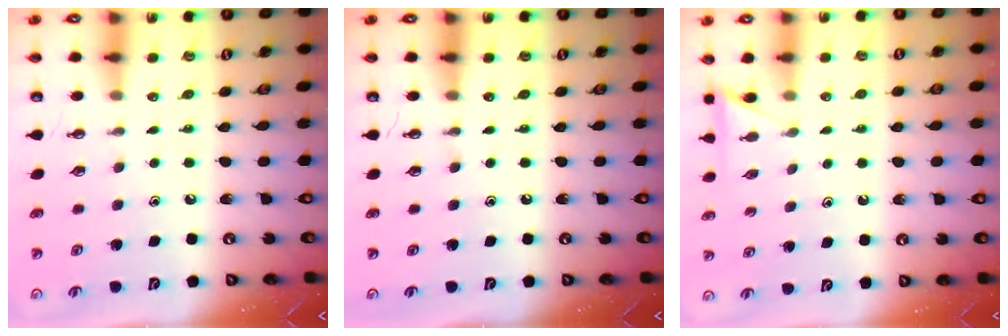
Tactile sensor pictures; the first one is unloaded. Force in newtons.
{"total": 0.0}
{"total": 4.5, "press": 4.5, "slide": 0.3}